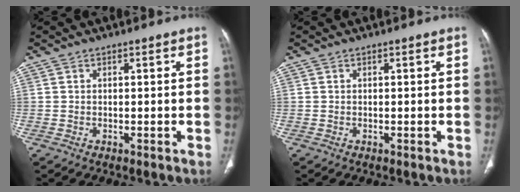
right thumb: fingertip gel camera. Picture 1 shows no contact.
{"total": 0.0}